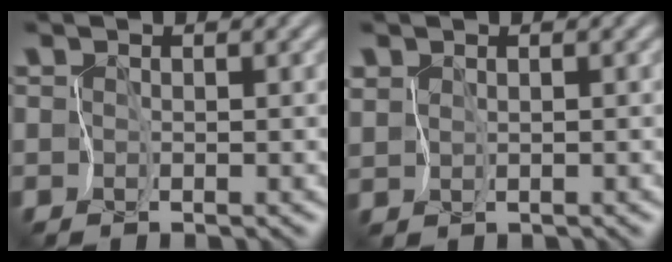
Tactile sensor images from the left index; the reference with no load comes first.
{"total": 2.1, "force": [1.7, 1.2, 0.4], "torque": [-0.013, 0.005, 0.025]}